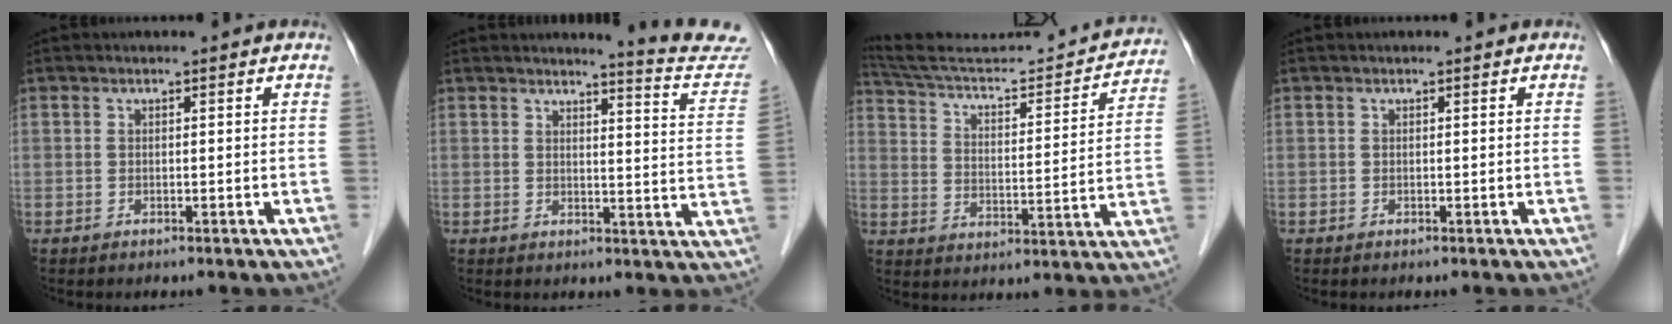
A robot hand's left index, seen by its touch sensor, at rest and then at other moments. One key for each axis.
{"total": 10.0, "fx": 9.9, "fy": -0.5, "fz": 1.2, "tx": -0.010, "ty": -0.069, "tz": 0.095}
{"total": 24.2, "fx": 23.0, "fy": 2.2, "fz": 7.4, "tx": -0.120, "ty": -0.030, "tz": 0.317}
{"total": 0.0}